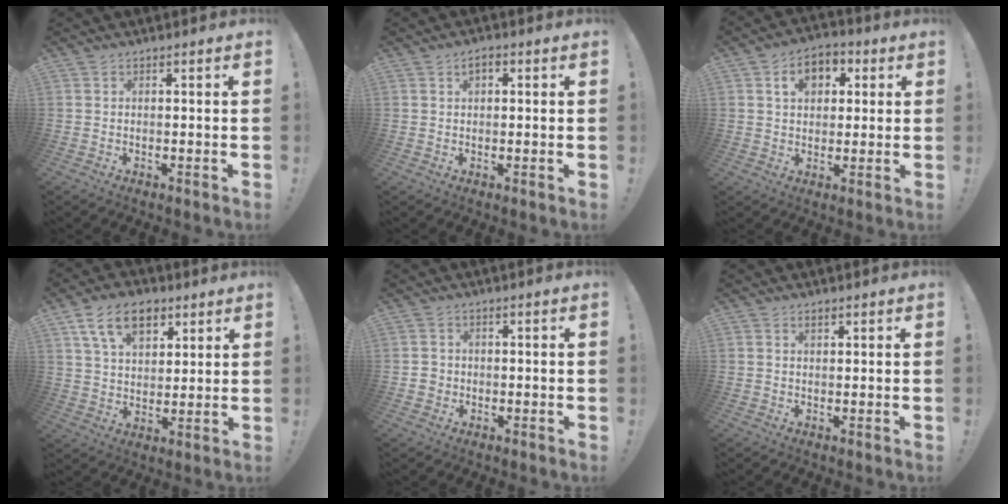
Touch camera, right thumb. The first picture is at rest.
{"total": 2.1, "force": [0.8, 1.1, 1.5], "torque": [-0.023, 0.003, 0.013]}
{"total": 8.8, "force": [3.0, 6.6, 5.0], "torque": [-0.075, 0.005, 0.055]}
{"total": 14.3, "force": [7.4, 8.9, 8.4], "torque": [-0.133, -0.021, 0.138]}
{"total": 2.9, "force": [0.2, 2.9, 0.4], "torque": [0.000, 0.005, 0.004]}
{"total": 1.4, "force": [0.9, 0.7, 0.7], "torque": [-0.012, 0.000, 0.017]}